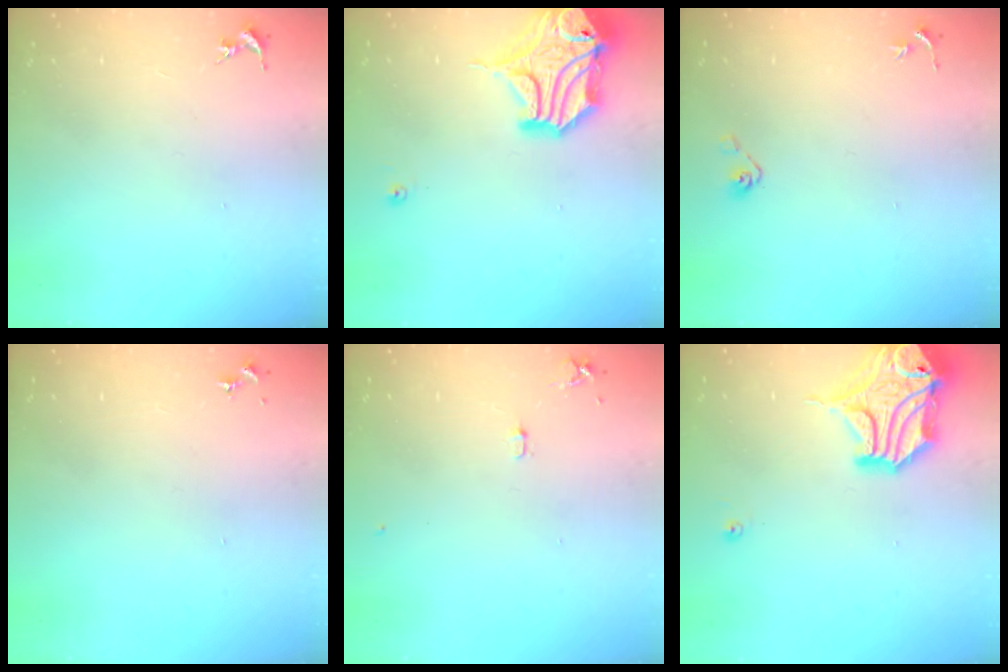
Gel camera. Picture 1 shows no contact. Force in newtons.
{"total": 18.1, "press": 17.9, "slide": 2.5}
{"total": 4.0, "press": 3.6, "slide": 1.8}
{"total": 0.0}
{"total": 5.2, "press": 5.1, "slide": 0.6}
{"total": 18.1, "press": 17.9, "slide": 2.5}